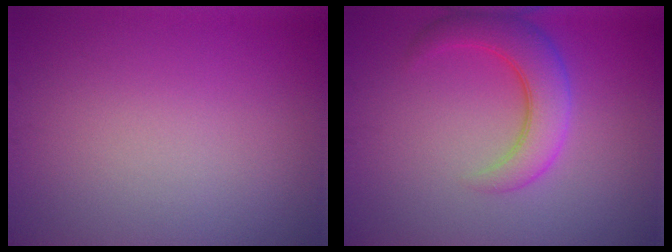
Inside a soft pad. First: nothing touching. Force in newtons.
{"total": 4.8, "press": 4.8, "slide": 0.2}